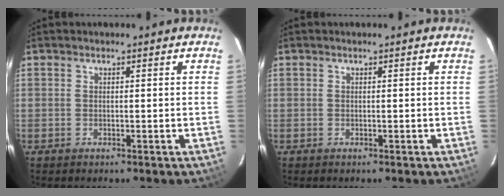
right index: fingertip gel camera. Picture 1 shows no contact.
{"total": 0.0}